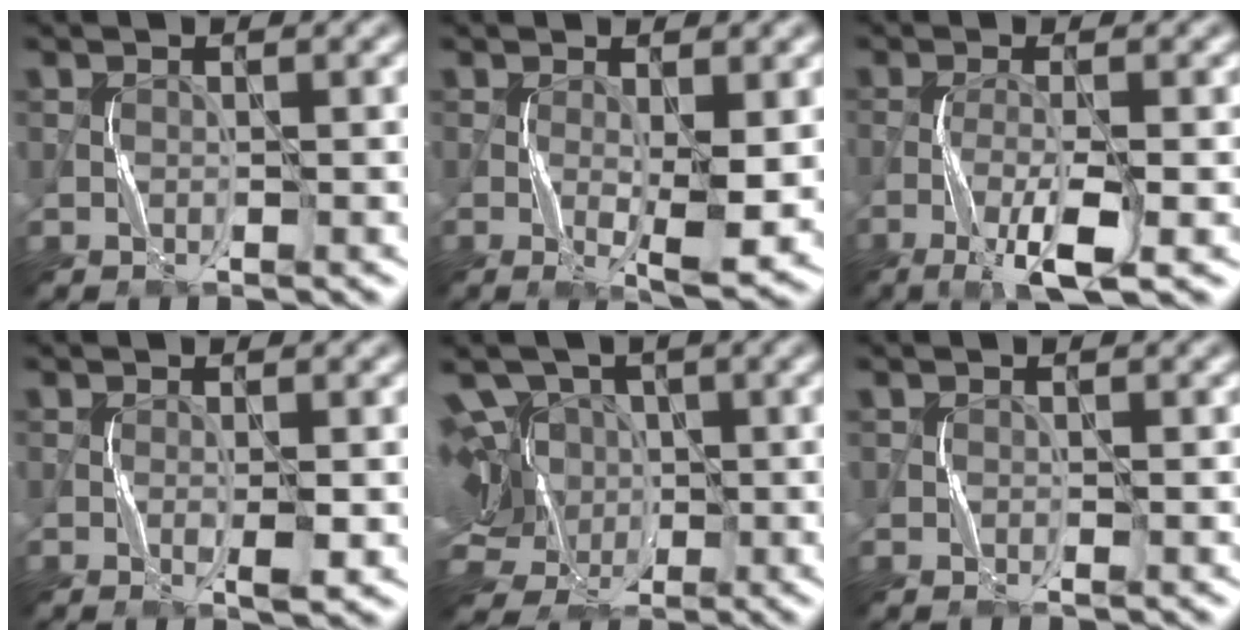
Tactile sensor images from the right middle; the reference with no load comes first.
{"total": 4.6, "force": [-0.5, 0.9, 4.5], "torque": [-0.079, -0.011, -0.004]}
{"total": 4.9, "force": [-2.2, 0.8, 4.3], "torque": [-0.084, -0.002, -0.046]}
{"total": 1.7, "force": [-0.3, 0.2, 1.7], "torque": [-0.031, -0.002, -0.006]}
{"total": 12.8, "force": [1.4, 9.6, 8.3], "torque": [-0.144, 0.030, -0.020]}
{"total": 0.5, "force": [0.0, 0.3, 0.4], "torque": [-0.004, -0.001, 0.000]}